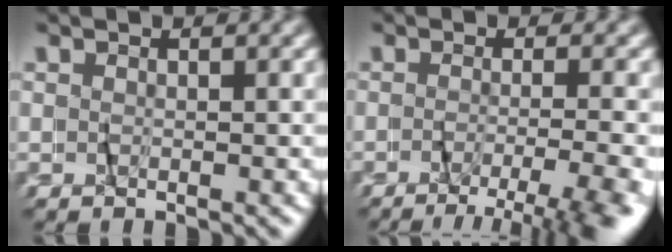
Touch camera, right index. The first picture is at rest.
{"total": 7.6, "force": [-5.9, 1.8, 4.4], "torque": [-0.054, -0.024, -0.087]}